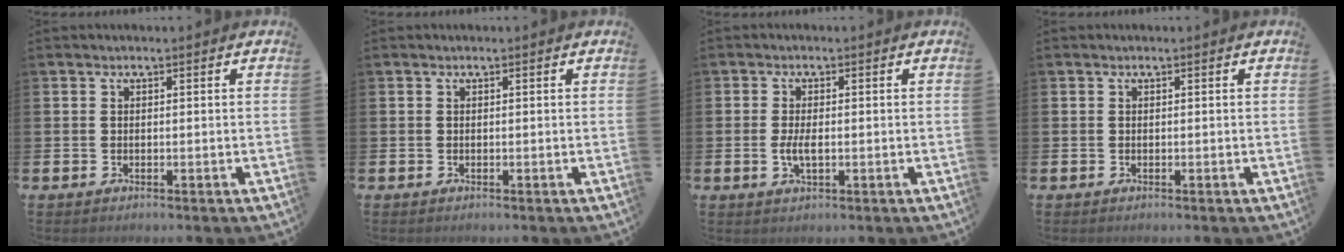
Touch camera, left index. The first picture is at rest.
{"total": 0.0}
{"total": 2.8, "force": [-0.2, 1.2, 2.5], "torque": [-0.042, 0.001, -0.005]}
{"total": 0.0}